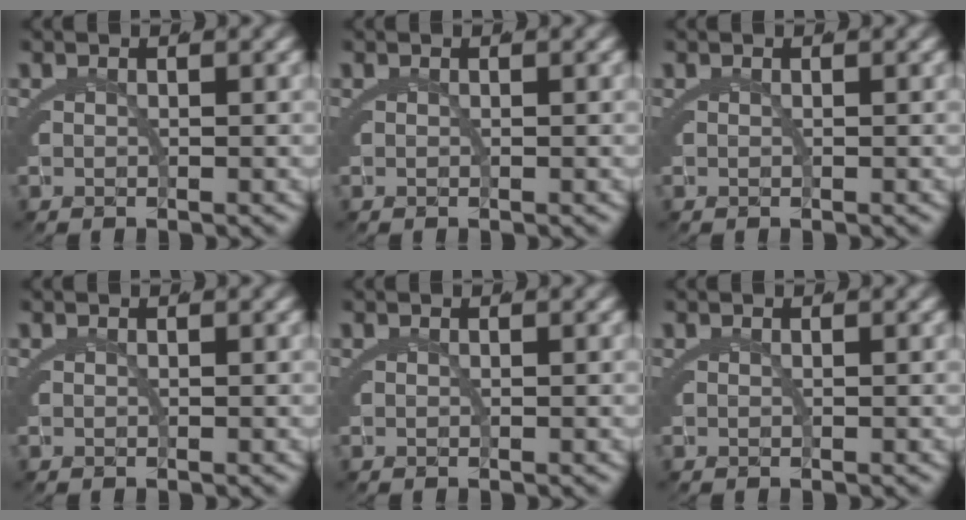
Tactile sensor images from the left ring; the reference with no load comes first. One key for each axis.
{"total": 0.0}
{"total": 0.0}
{"total": 0.0}
{"total": 0.0}
{"total": 0.0}